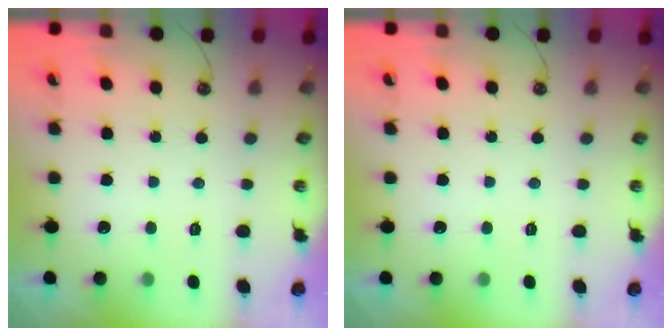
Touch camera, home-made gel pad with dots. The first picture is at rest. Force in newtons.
{"total": 0.0}